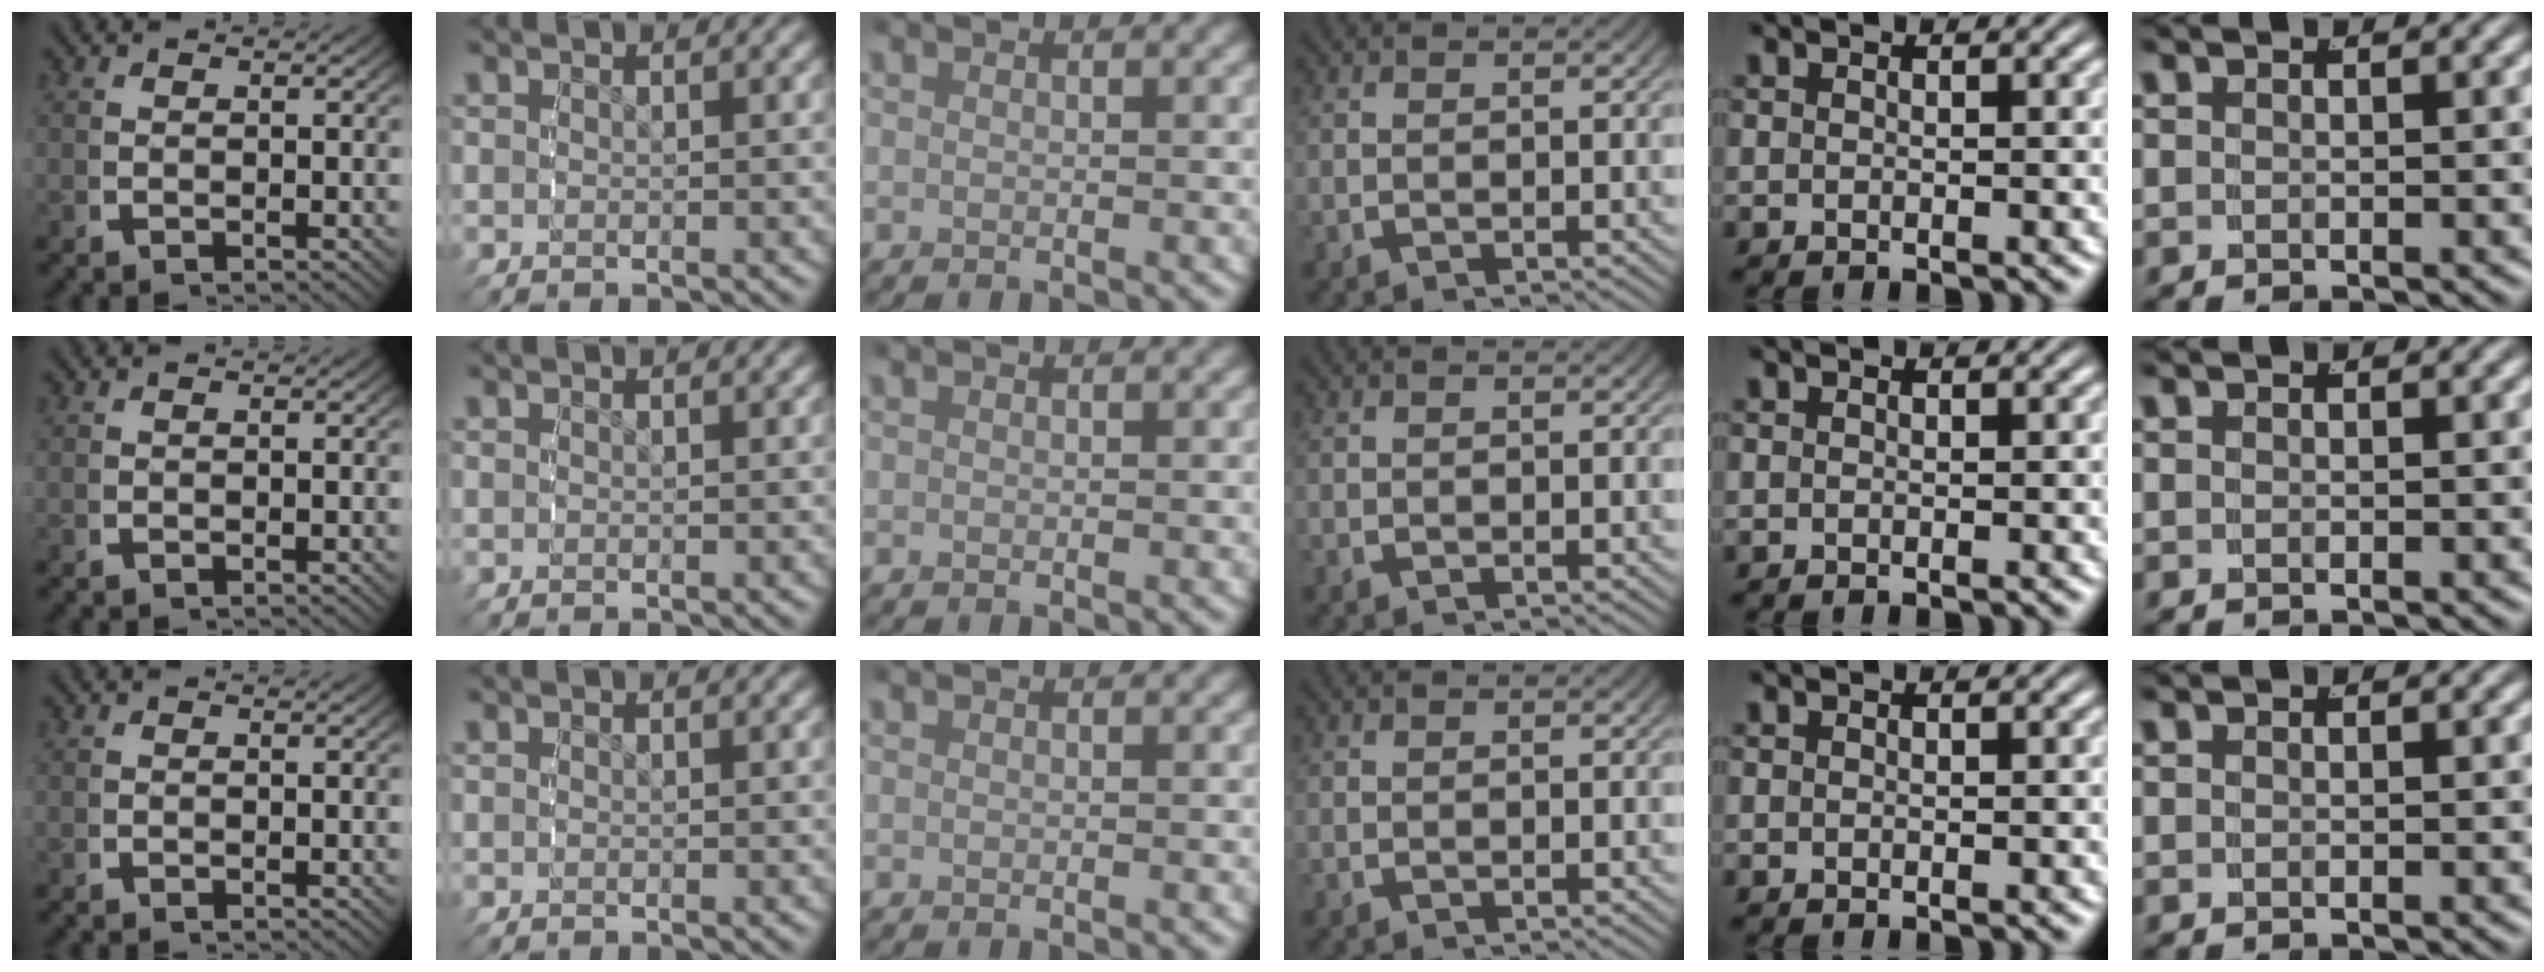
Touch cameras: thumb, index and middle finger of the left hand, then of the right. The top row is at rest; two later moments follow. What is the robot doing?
{"motion": "reach", "object": "photo album"}